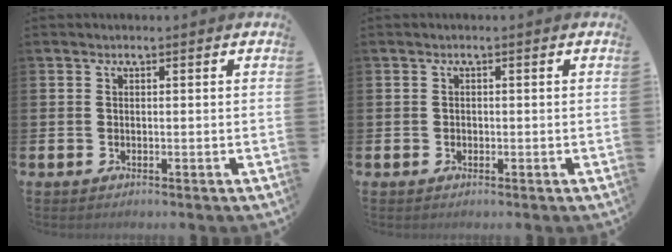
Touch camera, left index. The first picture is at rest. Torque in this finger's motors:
{"motor_torque": [0.03, -0.02, -0.02, 0.00]}